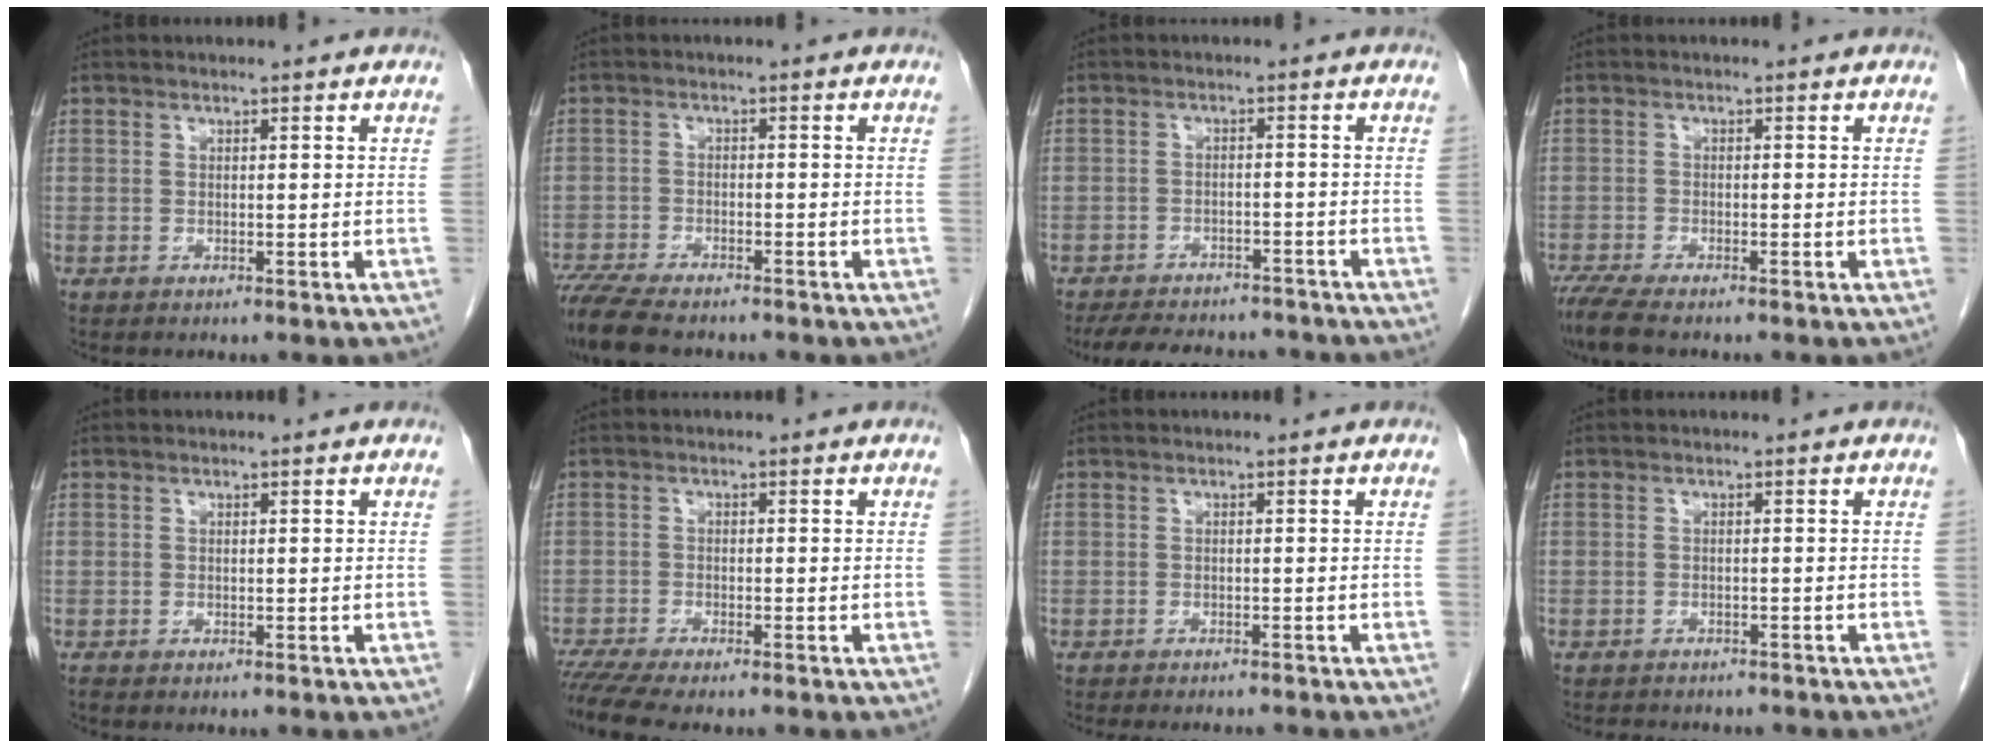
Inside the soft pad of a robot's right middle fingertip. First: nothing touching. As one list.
[{"total": 10.1, "force": [-8.5, 2.2, 4.9], "torque": [-0.086, -0.018, -0.139]}, {"total": 12.9, "force": [-11.4, 4.3, 4.1], "torque": [-0.076, 0.004, -0.149]}, {"total": 4.8, "force": [-3.9, 0.5, 2.7], "torque": [-0.054, -0.014, -0.070]}, {"total": 0.0}, {"total": 6.0, "force": [-5.2, 0.0, 3.0], "torque": [-0.047, -0.013, -0.088]}, {"total": 6.2, "force": [-5.7, 0.8, 2.1], "torque": [-0.020, -0.011, -0.076]}, {"total": 6.0, "force": [-5.4, 1.9, 1.8], "torque": [-0.023, 0.000, -0.067]}]